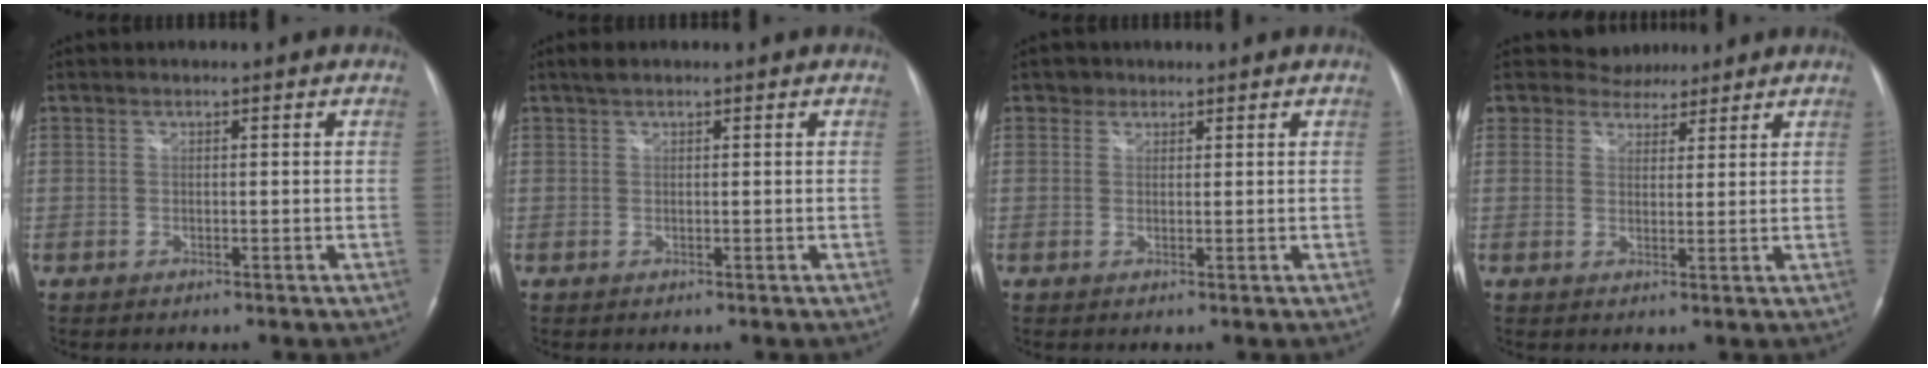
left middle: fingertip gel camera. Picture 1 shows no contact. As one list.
[{"total": 1.2, "force": [1.0, 0.4, 0.6], "torque": [-0.015, 0.013, 0.019]}, {"total": 1.5, "force": [1.1, 1.0, 0.0], "torque": [0.006, 0.002, 0.012]}, {"total": 4.2, "force": [3.7, 2.0, -0.2], "torque": [0.003, 0.006, 0.056]}]